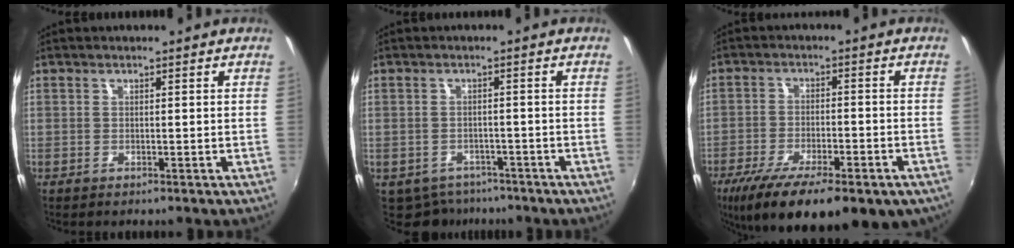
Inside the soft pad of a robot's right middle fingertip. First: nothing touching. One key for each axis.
{"total": 5.9, "fx": -4.5, "fy": 3.5, "fz": 1.3, "tx": -0.037, "ty": -0.012, "tz": -0.062}
{"total": 20.6, "fx": -13.2, "fy": 7.4, "fz": 14.0, "tx": -0.260, "ty": -0.059, "tz": -0.191}